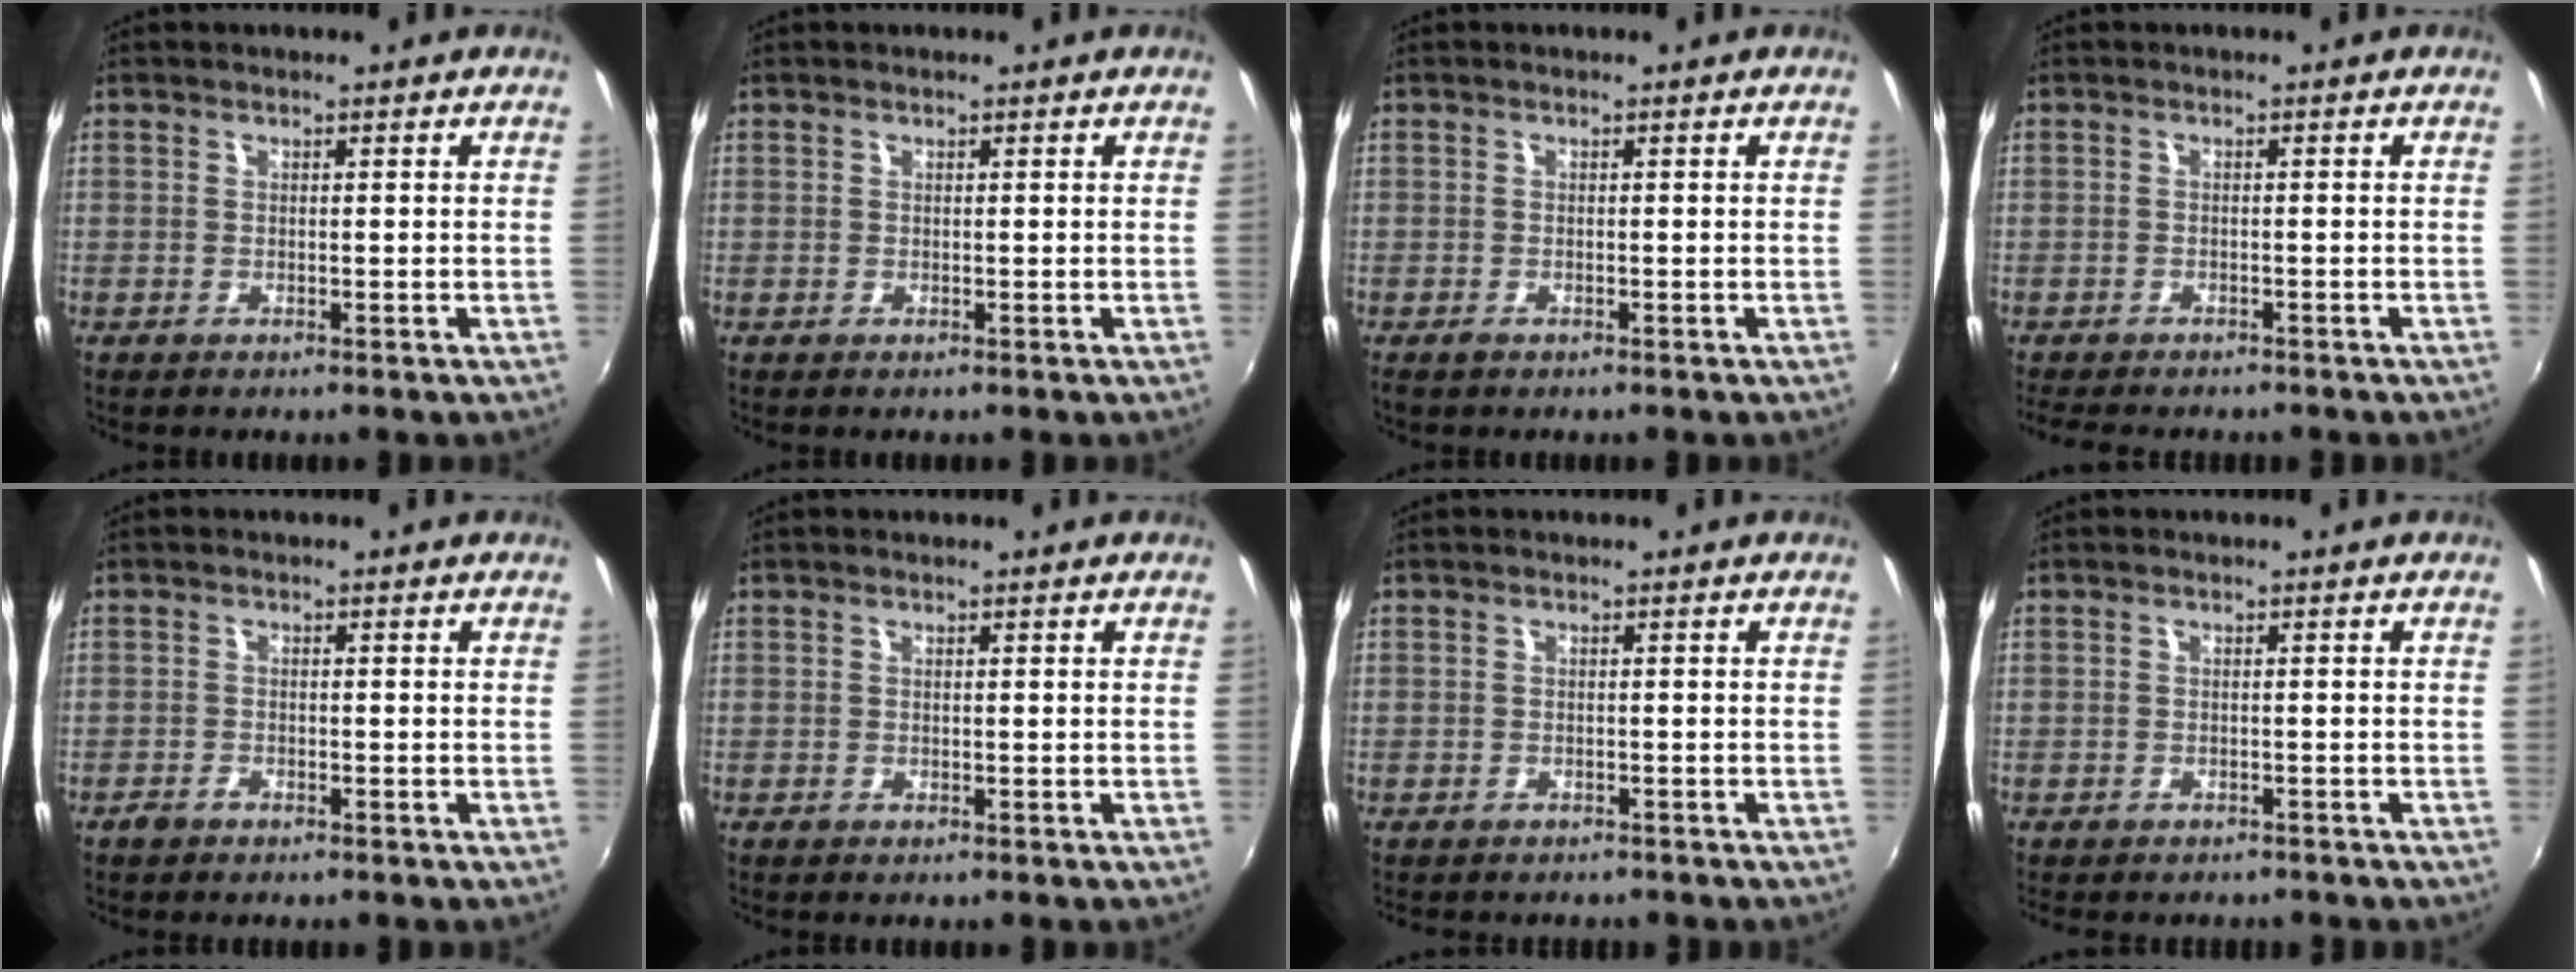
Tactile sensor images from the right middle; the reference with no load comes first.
{"total": 0.0}
{"total": 0.8, "force": [-0.6, 0.4, 0.3], "torque": [-0.006, -0.003, -0.012]}
{"total": 5.1, "force": [-4.4, 1.5, 1.9], "torque": [-0.052, -0.016, -0.072]}
{"total": 1.5, "force": [-1.3, 0.7, 0.4], "torque": [-0.012, 0.000, -0.026]}
{"total": 0.0}
{"total": 1.7, "force": [-1.4, 0.9, 0.2], "torque": [-0.011, -0.002, -0.021]}
{"total": 2.5, "force": [-2.1, 1.2, 0.6], "torque": [-0.018, -0.005, -0.030]}